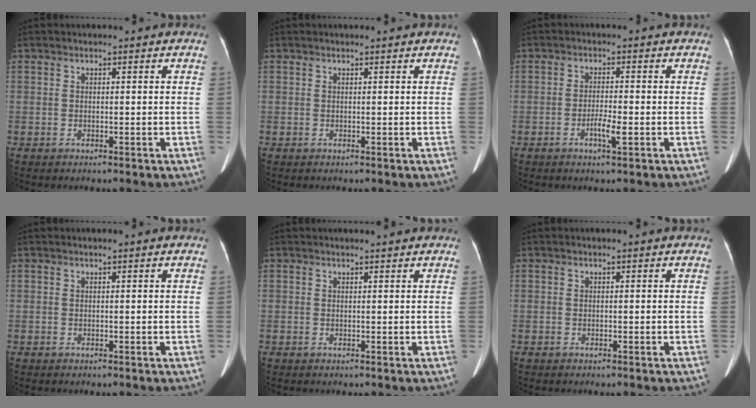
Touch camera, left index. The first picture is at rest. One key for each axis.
{"total": 1.2, "fx": 1.1, "fy": 0.0, "fz": 0.4, "tx": -0.008, "ty": 0.011, "tz": 0.017}
{"total": 2.7, "fx": -1.1, "fy": 0.3, "fz": 2.5, "tx": -0.048, "ty": -0.001, "tz": -0.018}
{"total": 0.5, "fx": 0.5, "fy": -0.1, "fz": 0.2, "tx": -0.006, "ty": 0.005, "tz": 0.015}
{"total": 2.9, "fx": 2.7, "fy": 0.1, "fz": 0.9, "tx": -0.014, "ty": 0.013, "tz": 0.033}
{"total": 0.0}